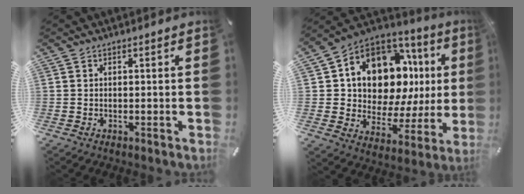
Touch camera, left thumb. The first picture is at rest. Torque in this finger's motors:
{"motor_torque": [1.16, 1.99, 1.15, 0.52, 0.25]}